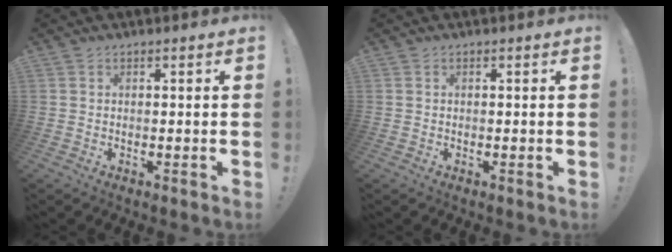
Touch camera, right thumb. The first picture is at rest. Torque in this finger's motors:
{"motor_torque": [-0.05, 0.12, -0.15, 0.08, 0.02]}